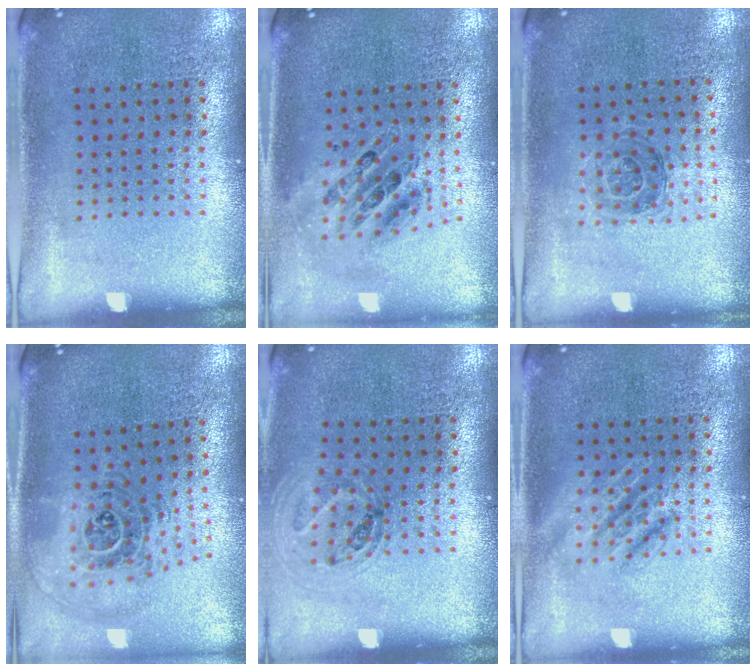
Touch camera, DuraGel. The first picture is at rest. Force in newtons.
{"total": 0.9, "press": 0.9, "slide": 0.1}
{"total": 1.1, "press": 1.0, "slide": 0.3}
{"total": 1.6, "press": 1.4, "slide": 0.8}
{"total": 0.9, "press": 0.9, "slide": 0.1}
{"total": 2.3, "press": 2.2, "slide": 0.3}